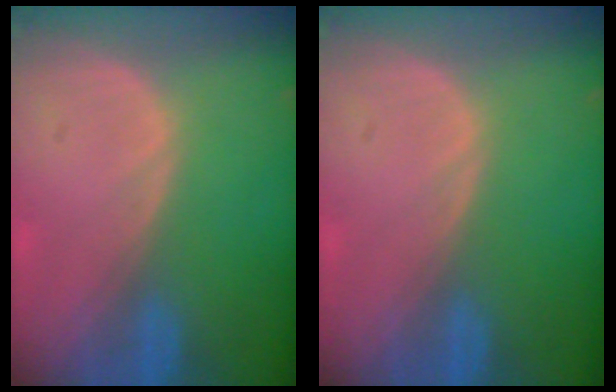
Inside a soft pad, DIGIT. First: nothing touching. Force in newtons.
{"total": 0.0}